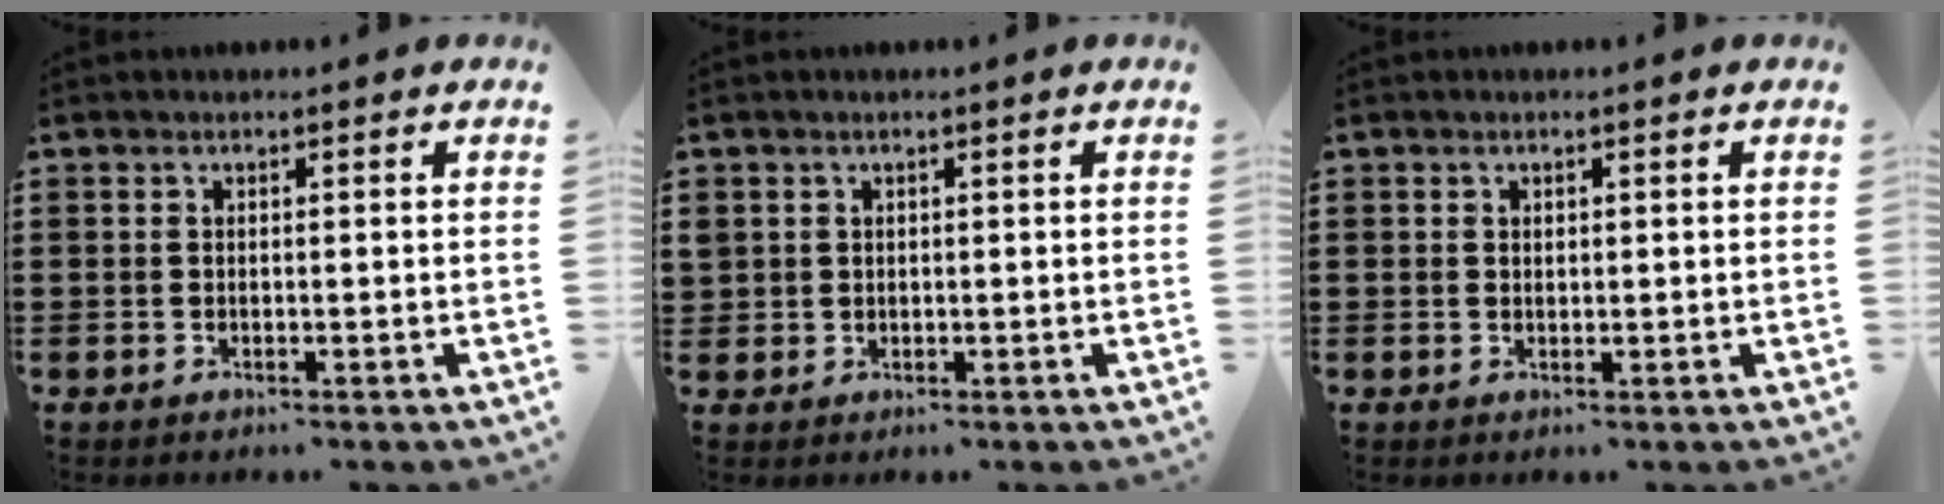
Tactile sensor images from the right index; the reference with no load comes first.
{"total": 1.3, "force": [0.6, 1.1, 0.1], "torque": [-0.005, 0.005, 0.011]}
{"total": 0.7, "force": [0.4, 0.5, 0.3], "torque": [-0.006, 0.004, 0.007]}